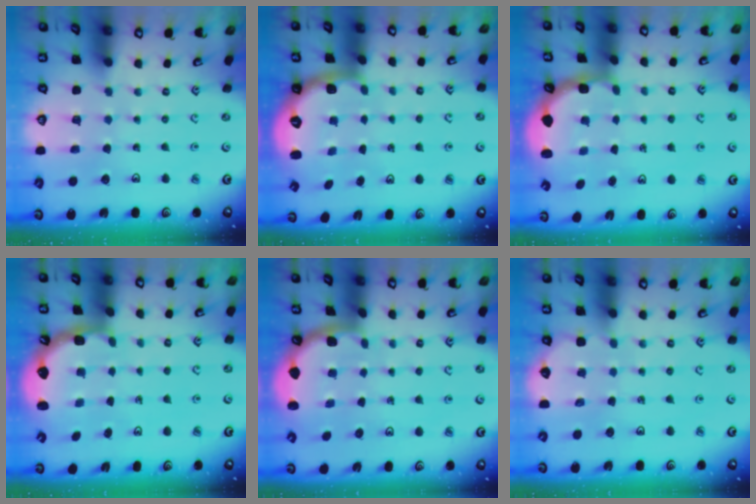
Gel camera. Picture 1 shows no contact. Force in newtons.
{"total": 2.7, "press": 1.7, "slide": 2.1}
{"total": 3.0, "press": 2.0, "slide": 2.2}
{"total": 2.5, "press": 2.1, "slide": 1.3}
{"total": 1.8, "press": 1.8, "slide": 0.1}
{"total": 2.3, "press": 2.3, "slide": 0.1}